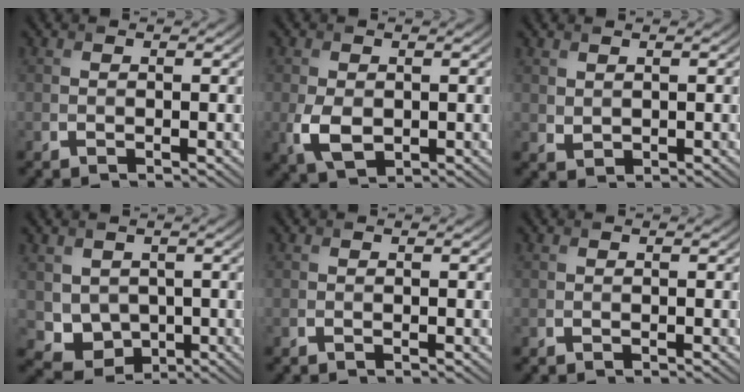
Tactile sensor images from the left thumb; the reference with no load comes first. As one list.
[{"total": 4.2, "force": [-0.6, 2.8, 3.0], "torque": [-0.078, -0.014, -0.006]}, {"total": 1.4, "force": [0.9, 0.9, 0.5], "torque": [-0.014, -0.004, 0.024]}, {"total": 4.9, "force": [0.7, 4.3, 2.2], "torque": [-0.064, -0.020, 0.017]}, {"total": 0.0}, {"total": 0.0}]